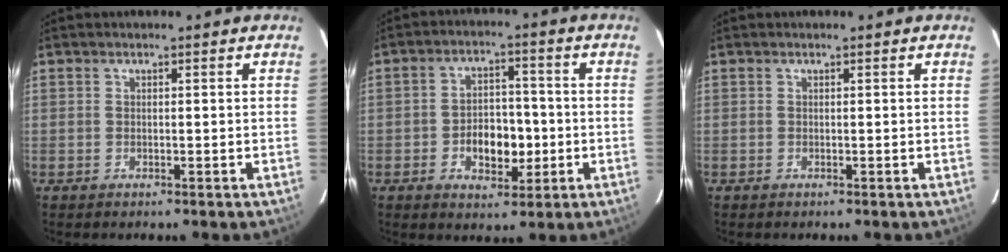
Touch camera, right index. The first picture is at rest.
{"total": 8.2, "force": [-2.3, 5.3, 5.9], "torque": [-0.114, 0.011, -0.029]}
{"total": 0.0}